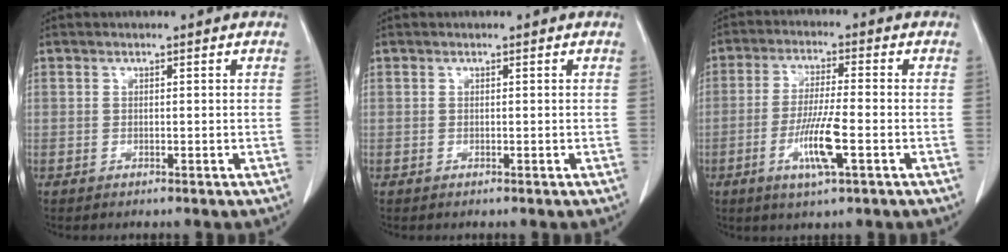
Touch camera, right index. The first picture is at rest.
{"total": 0.0}
{"total": 7.9, "force": [-2.8, 0.3, 7.4], "torque": [-0.144, -0.011, -0.053]}